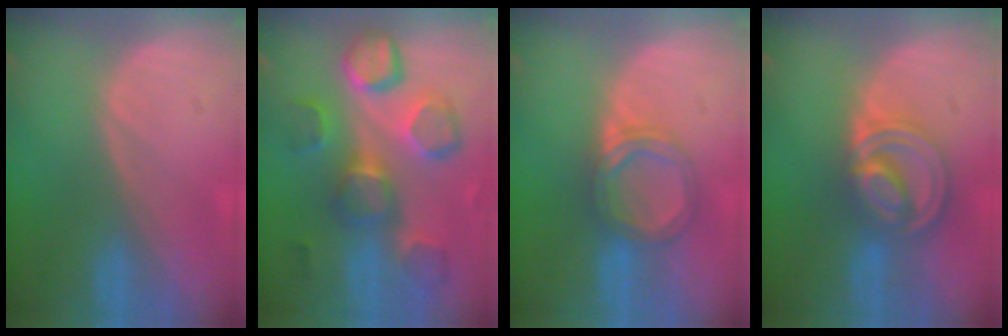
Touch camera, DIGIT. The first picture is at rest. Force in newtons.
{"total": 10.6, "press": 10.3, "slide": 2.2}
{"total": 5.4, "press": 5.3, "slide": 1.0}
{"total": 8.6, "press": 7.2, "slide": 4.7}